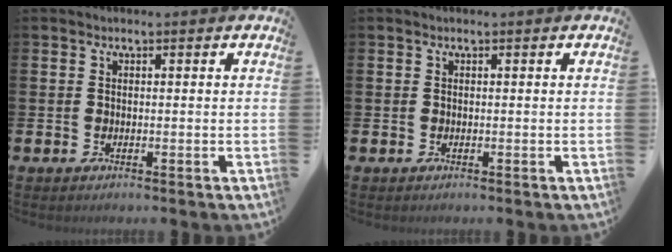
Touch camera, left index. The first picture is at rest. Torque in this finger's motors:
{"motor_torque": [-0.03, 0.05, -0.01, -0.01]}